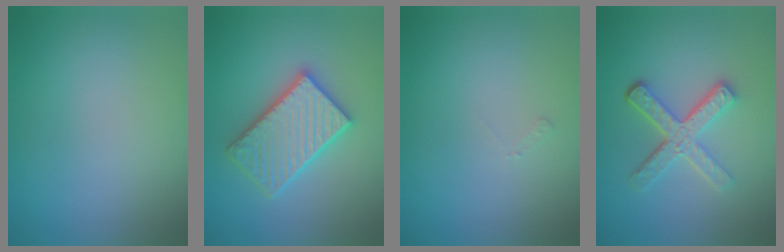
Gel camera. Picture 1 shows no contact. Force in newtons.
{"total": 5.6, "press": 5.5, "slide": 0.8}
{"total": 0.5, "press": 0.5, "slide": 0.2}
{"total": 4.7, "press": 3.5, "slide": 3.2}